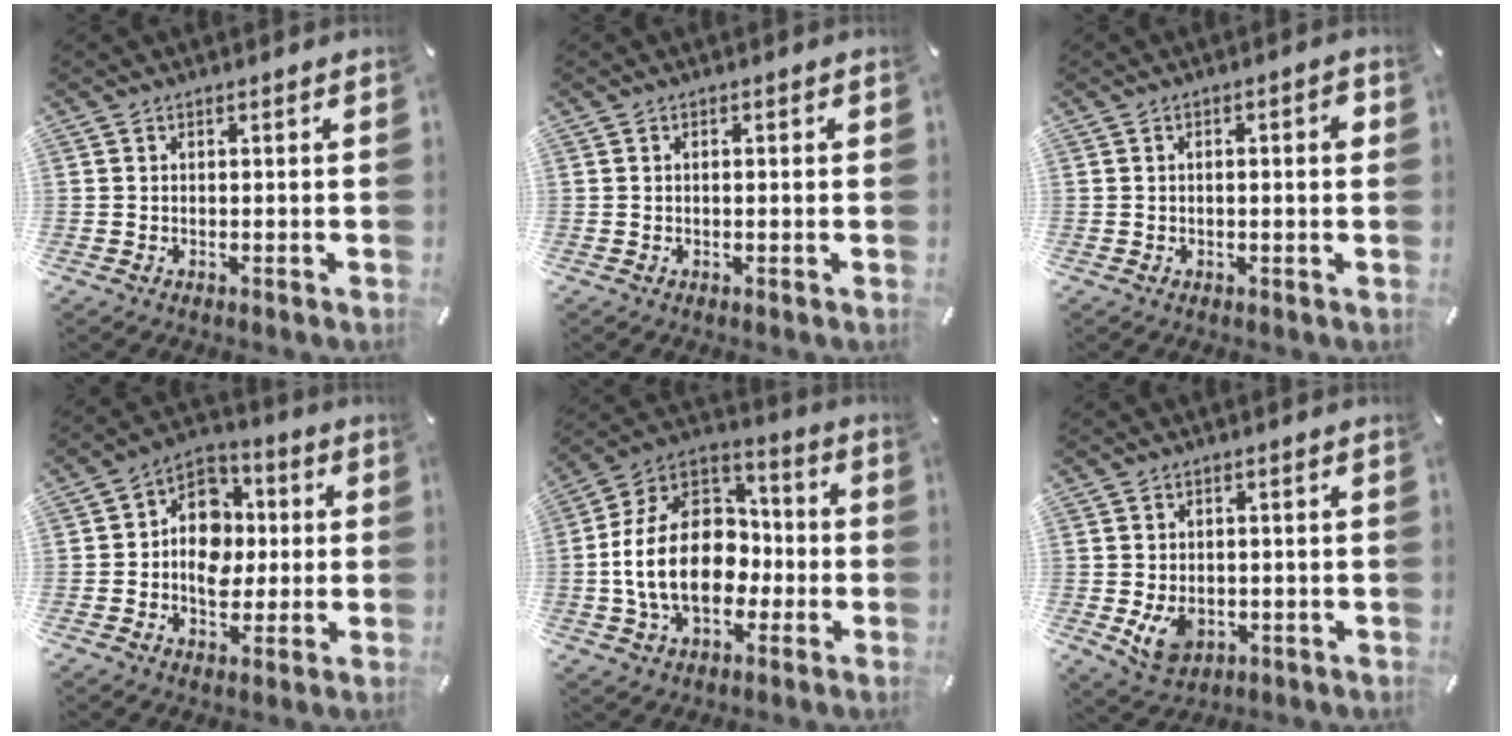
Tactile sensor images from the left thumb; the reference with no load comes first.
{"total": 0.8, "force": [-0.1, 0.3, 0.7], "torque": [-0.013, 0.001, -0.003]}
{"total": 3.2, "force": [0.2, 0.9, 3.1], "torque": [-0.046, 0.003, -0.001]}
{"total": 11.3, "force": [-1.7, 9.4, 6.0], "torque": [-0.087, 0.021, -0.027]}
{"total": 19.7, "force": [-3.6, 14.2, 13.1], "torque": [-0.266, 0.014, -0.063]}
{"total": 6.1, "force": [-1.0, 4.7, 3.8], "torque": [-0.072, -0.004, -0.019]}